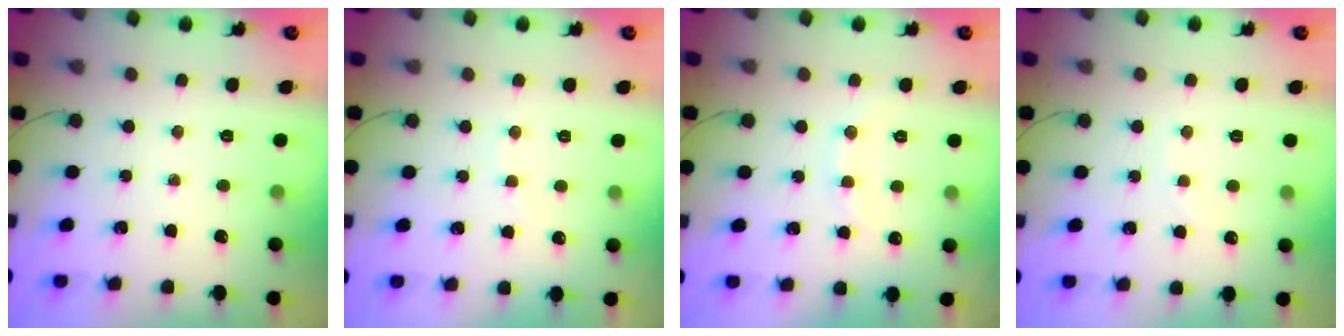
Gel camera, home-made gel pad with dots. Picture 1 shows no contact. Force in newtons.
{"total": 4.8, "press": 4.7, "slide": 0.7}
{"total": 7.8, "press": 7.6, "slide": 1.6}
{"total": 2.7, "press": 2.6, "slide": 0.5}